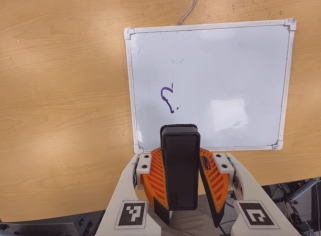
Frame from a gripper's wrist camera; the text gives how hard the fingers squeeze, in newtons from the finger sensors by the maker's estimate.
{"total": 9.9, "left": 9.0, "right": 10.7}